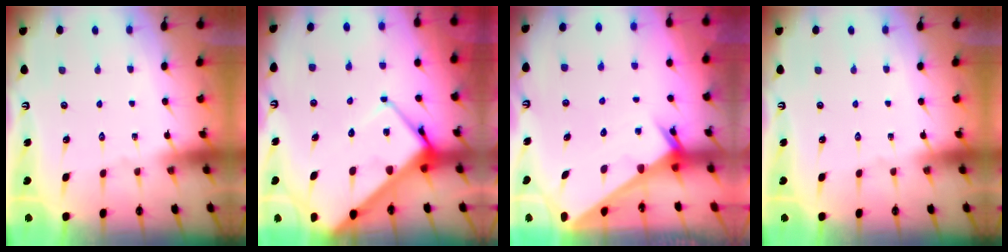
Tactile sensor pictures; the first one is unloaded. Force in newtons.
{"total": 10.1, "press": 10.1, "slide": 0.9}
{"total": 2.0, "press": 2.0, "slide": 0.0}
{"total": 0.0}